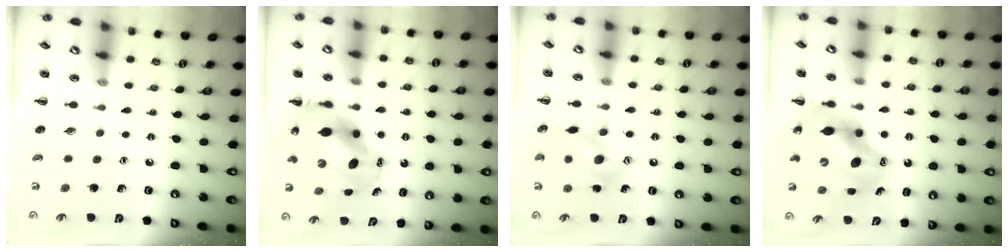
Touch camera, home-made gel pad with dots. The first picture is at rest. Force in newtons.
{"total": 10.2, "press": 9.9, "slide": 2.4}
{"total": 12.7, "press": 12.5, "slide": 2.5}
{"total": 12.6, "press": 12.2, "slide": 3.0}